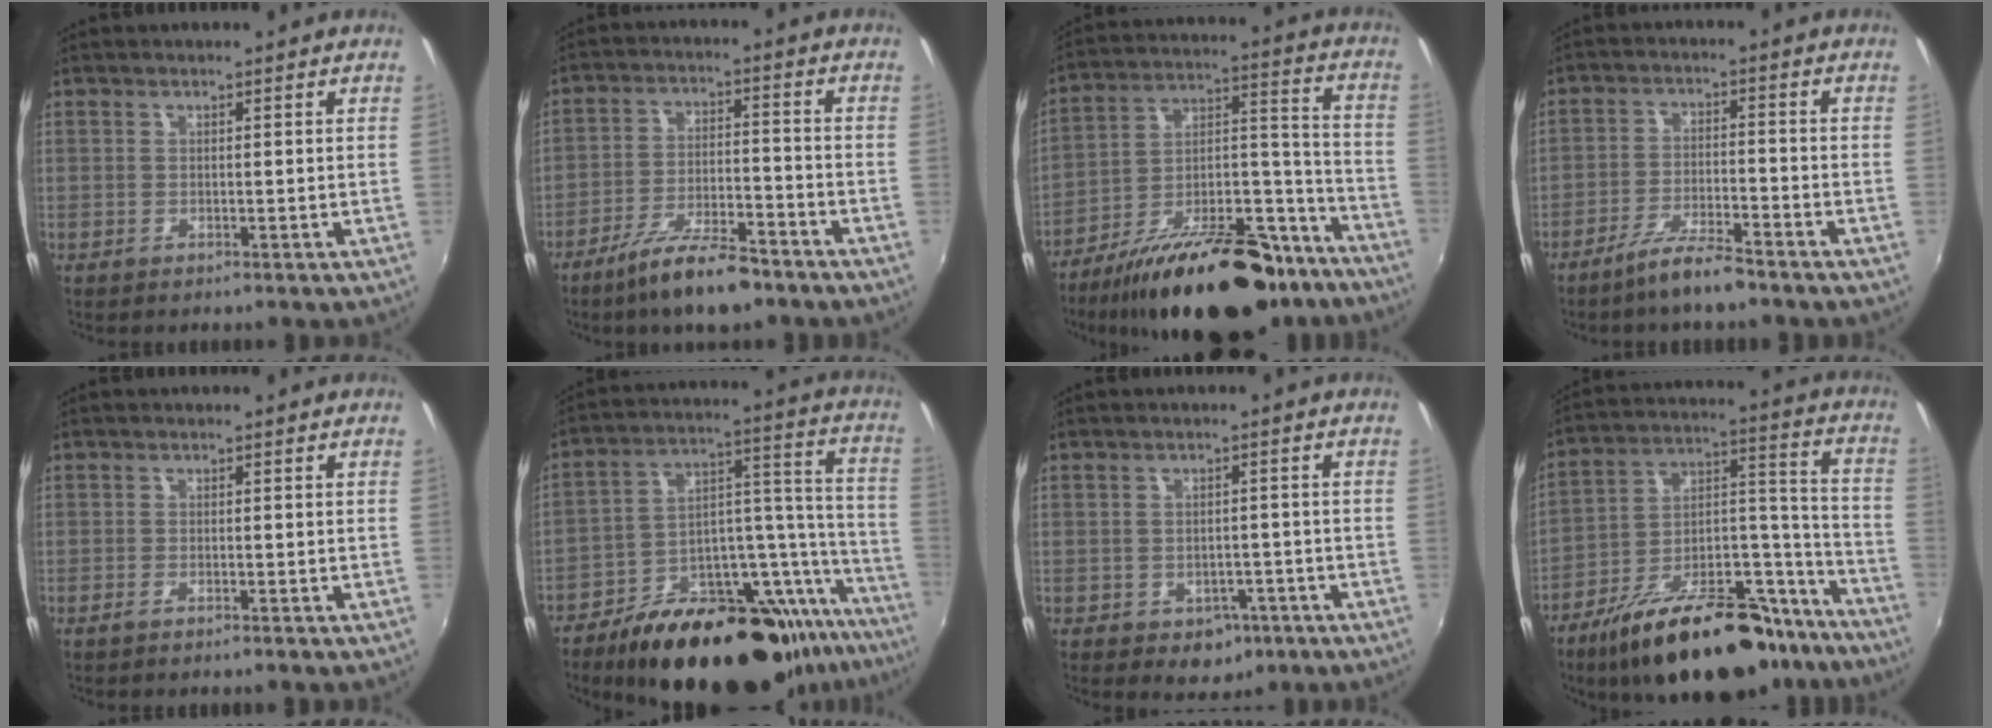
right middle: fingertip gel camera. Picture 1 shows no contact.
{"total": 10.9, "force": [-8.3, 2.8, 6.5], "torque": [-0.130, -0.006, -0.139]}
{"total": 28.0, "force": [-19.9, 10.6, 16.5], "torque": [-0.253, 0.016, -0.287]}
{"total": 6.5, "force": [-5.4, 0.7, 3.7], "torque": [-0.085, -0.002, -0.096]}
{"total": 1.3, "force": [-1.1, 0.1, 0.6], "torque": [-0.019, 0.000, -0.024]}
{"total": 32.5, "force": [-23.2, 10.5, 20.1], "torque": [-0.248, 0.020, -0.339]}
{"total": 5.0, "force": [-2.4, 3.9, 2.0], "torque": [-0.045, 0.004, -0.018]}
{"total": 28.8, "force": [-20.3, 11.3, 16.9], "torque": [-0.247, 0.027, -0.295]}